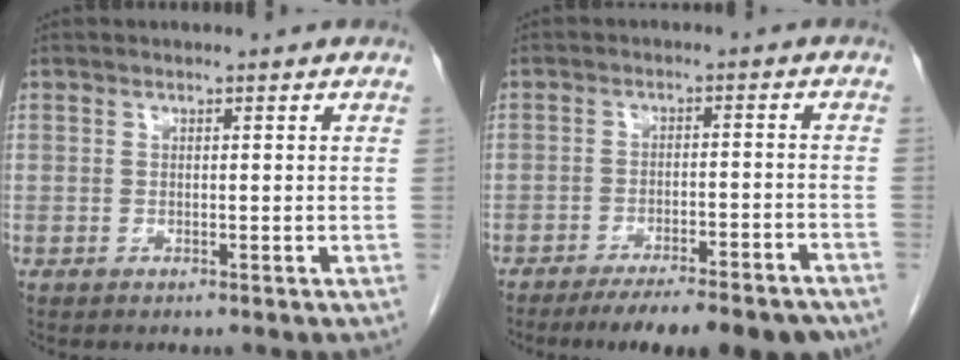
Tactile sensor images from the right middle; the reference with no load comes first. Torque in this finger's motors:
{"motor_torque": [1.20, -0.94, 0.24, 0.13]}